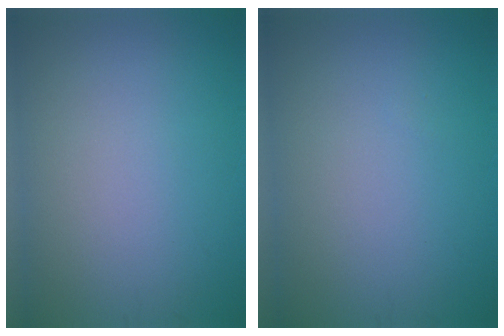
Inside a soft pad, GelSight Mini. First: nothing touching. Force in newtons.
{"total": 0.0}